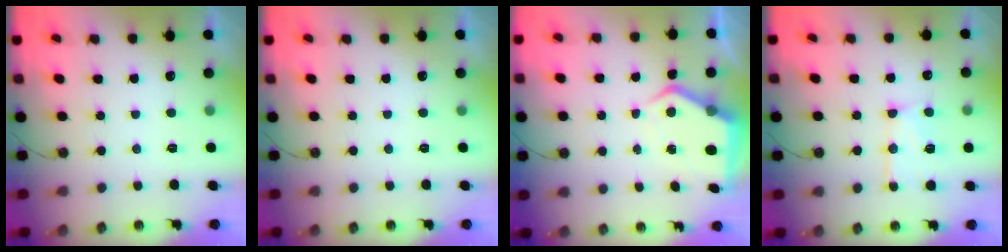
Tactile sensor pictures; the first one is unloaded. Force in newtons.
{"total": 0.0}
{"total": 6.4, "press": 6.4, "slide": 0.4}
{"total": 13.0, "press": 12.9, "slide": 1.3}